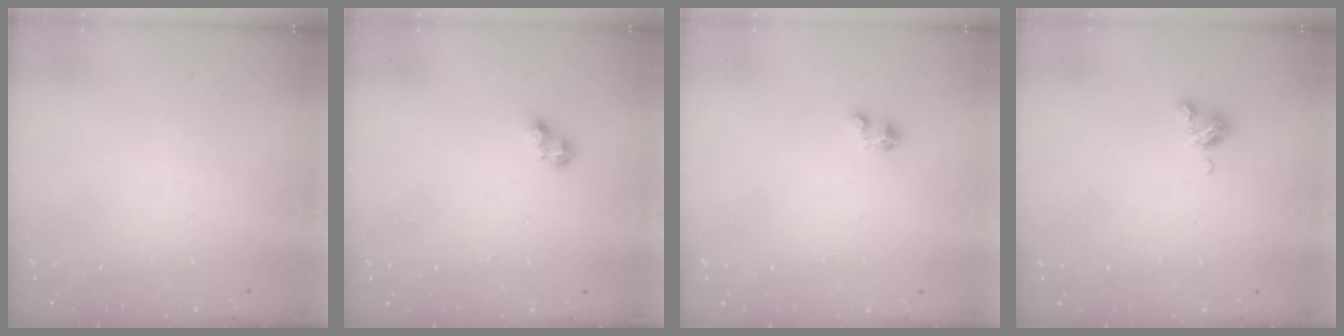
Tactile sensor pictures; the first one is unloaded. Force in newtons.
{"total": 3.0, "press": 2.9, "slide": 0.5}
{"total": 2.1, "press": 2.1, "slide": 0.1}
{"total": 4.0, "press": 4.0, "slide": 0.3}